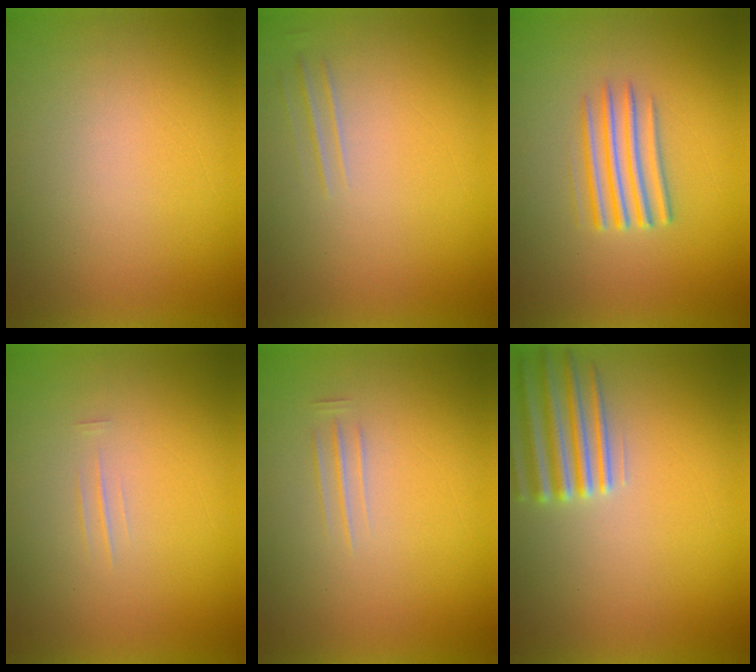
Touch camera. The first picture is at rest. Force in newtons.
{"total": 1.5}
{"total": 3.5}
{"total": 1.3}
{"total": 1.4}
{"total": 4.0}